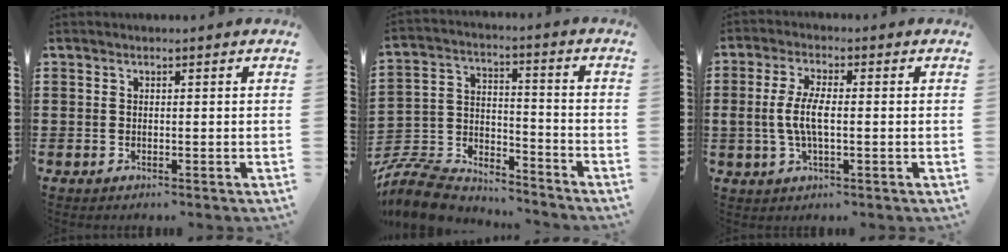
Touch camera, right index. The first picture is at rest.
{"total": 8.9, "force": [-8.4, 2.4, 1.9], "torque": [-0.057, 0.011, -0.171]}
{"total": 5.5, "force": [-0.6, 2.0, 5.1], "torque": [-0.119, -0.005, -0.019]}